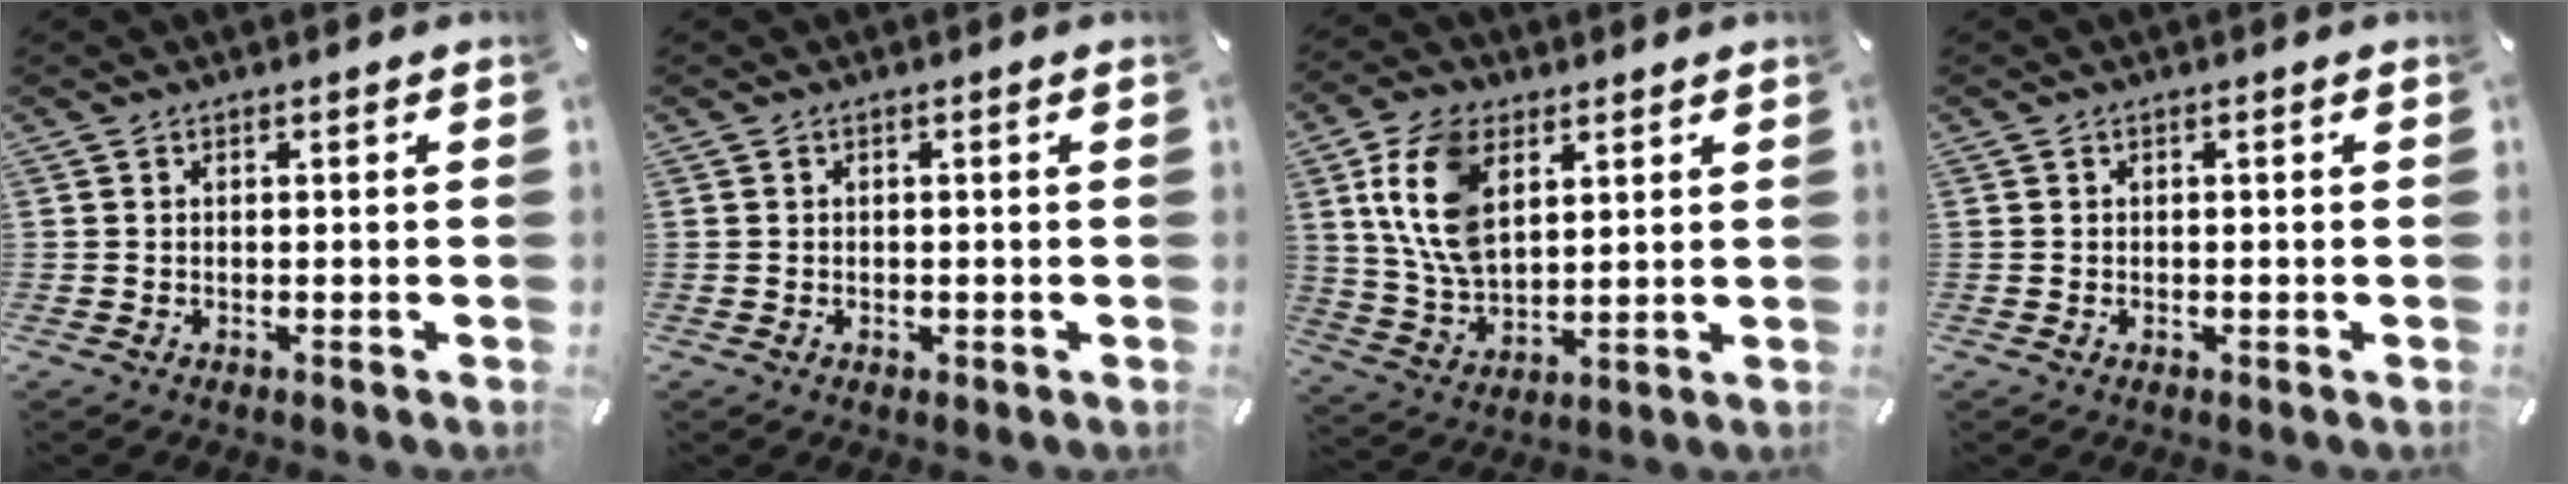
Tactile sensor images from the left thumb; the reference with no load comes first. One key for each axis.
{"total": 0.8, "fx": -0.1, "fy": 0.8, "fz": 0.2, "tx": -0.004, "ty": 0.005, "tz": -0.004}
{"total": 13.4, "fx": 5.0, "fy": 8.5, "fz": 9.1, "tx": -0.225, "ty": -0.005, "tz": 0.091}
{"total": 0.6, "fx": -0.1, "fy": 0.6, "fz": 0.2, "tx": -0.003, "ty": 0.004, "tz": -0.004}